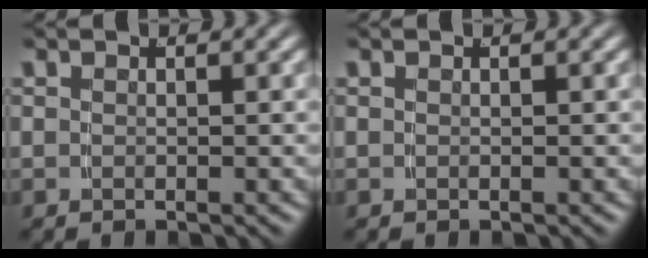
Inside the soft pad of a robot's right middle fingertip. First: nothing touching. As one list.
[{"total": 0.0}]